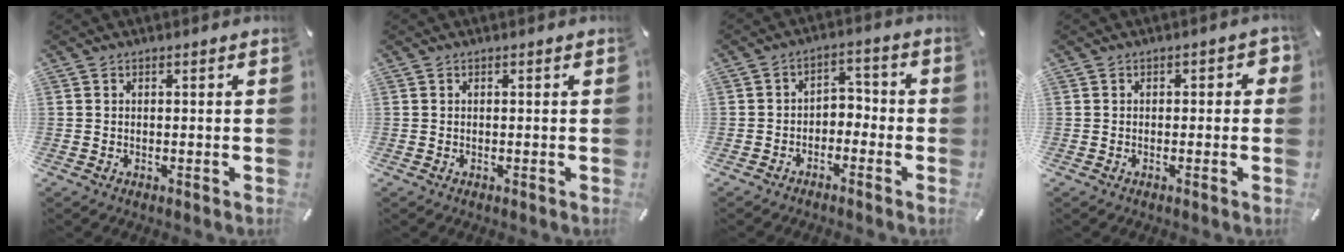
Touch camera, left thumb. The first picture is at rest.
{"total": 0.0}
{"total": 3.9, "force": [-2.8, 2.5, 1.3], "torque": [-0.023, 0.018, -0.057]}
{"total": 1.8, "force": [-0.5, 1.2, 1.2], "torque": [-0.014, 0.004, -0.012]}